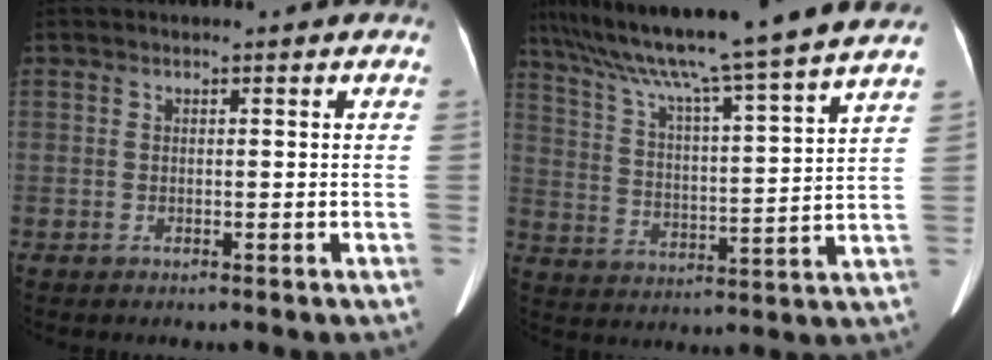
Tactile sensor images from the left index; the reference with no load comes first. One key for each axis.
{"total": 22.4, "fx": 19.1, "fy": -2.0, "fz": 11.6, "tx": -0.201, "ty": -0.017, "tz": 0.276}